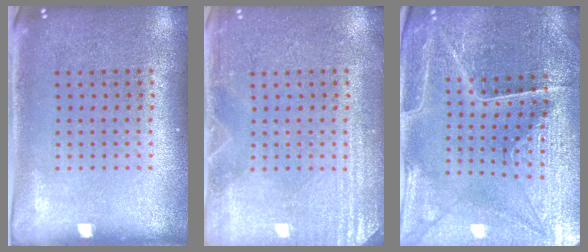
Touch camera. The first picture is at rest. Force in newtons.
{"total": 3.2, "press": 3.1, "slide": 0.4}
{"total": 3.5, "press": 3.5, "slide": 0.4}